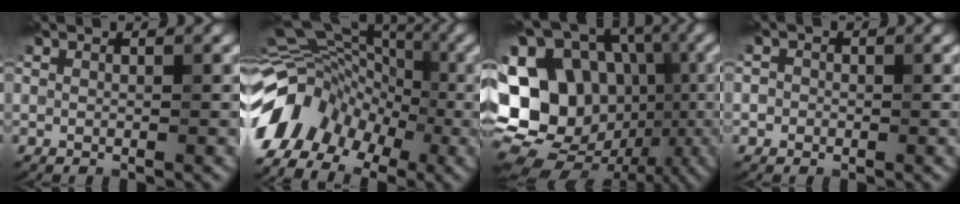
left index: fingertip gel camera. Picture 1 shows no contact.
{"total": 9.7, "force": [-5.0, 7.1, 4.4], "torque": [-0.081, 0.018, -0.107]}
{"total": 22.1, "force": [-3.0, 18.9, 11.1], "torque": [-0.211, 0.017, -0.074]}
{"total": 1.2, "force": [-0.3, 1.1, 0.2], "torque": [0.009, 0.002, -0.011]}